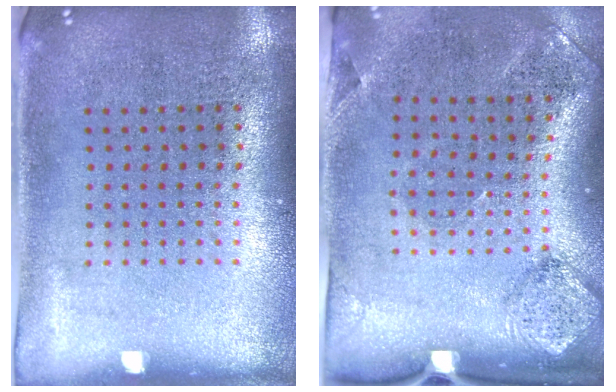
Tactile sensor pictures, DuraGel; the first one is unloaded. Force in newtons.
{"total": 1.8, "press": 1.2, "slide": 1.4}